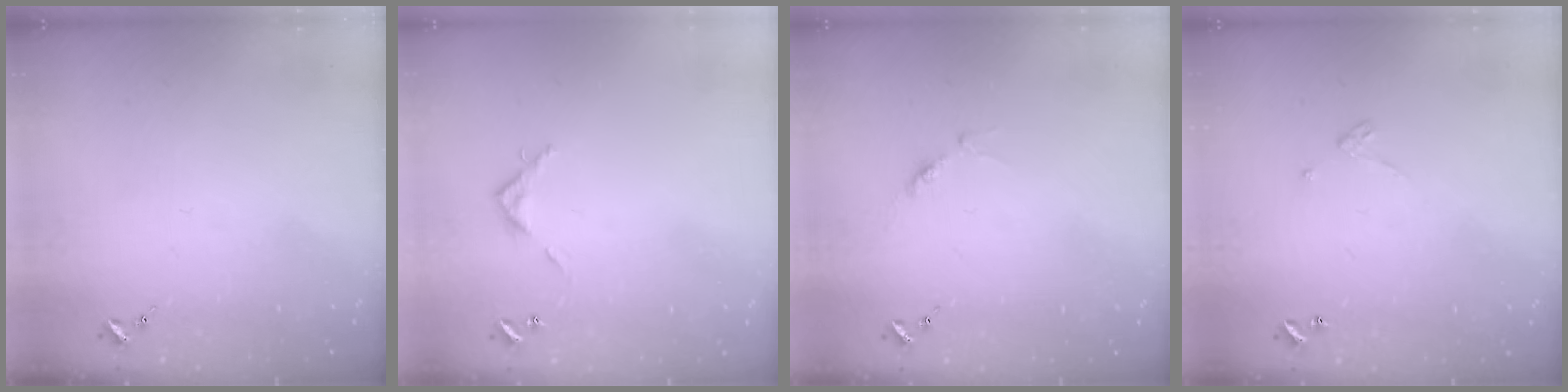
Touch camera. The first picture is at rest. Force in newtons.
{"total": 3.9, "press": 3.9, "slide": 0.3}
{"total": 4.7, "press": 4.7, "slide": 0.5}
{"total": 2.4, "press": 2.4, "slide": 0.2}